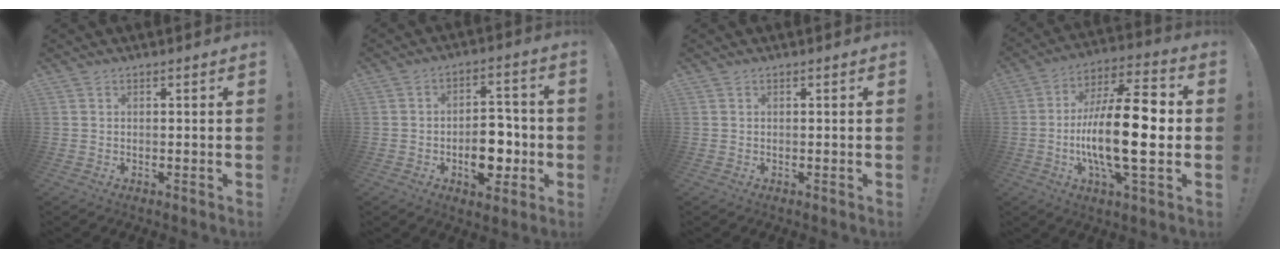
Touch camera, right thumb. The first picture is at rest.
{"total": 11.7, "force": [-3.4, 7.2, 8.6], "torque": [-0.130, 0.025, -0.050]}
{"total": 0.0}
{"total": 21.8, "force": [-2.5, 6.5, 20.7], "torque": [-0.378, -0.001, -0.044]}